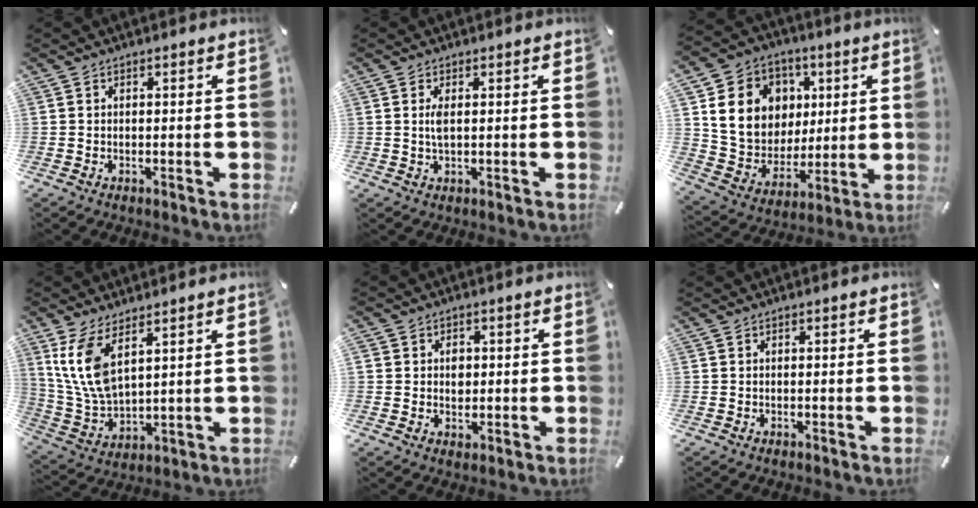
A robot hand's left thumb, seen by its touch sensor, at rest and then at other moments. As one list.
[{"total": 2.5, "force": [0.4, 0.7, 2.4], "torque": [-0.057, -0.003, 0.004]}, {"total": 16.2, "force": [4.8, 14.2, 6.2], "torque": [-0.106, -0.006, 0.106]}, {"total": 10.9, "force": [6.1, 4.8, 7.7], "torque": [-0.191, -0.034, 0.110]}, {"total": 3.7, "force": [0.3, 3.3, 1.6], "torque": [-0.010, -0.005, -0.001]}, {"total": 0.0}]